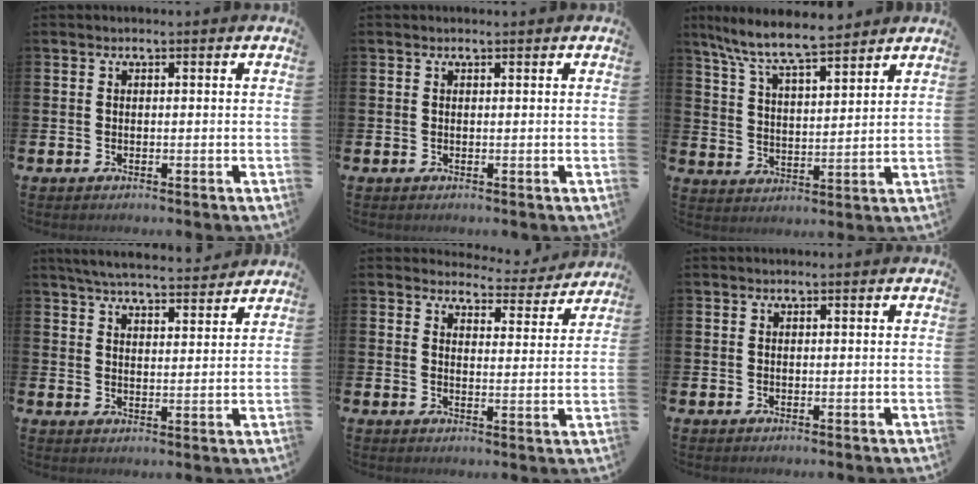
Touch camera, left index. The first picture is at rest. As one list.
[{"total": 0.0}, {"total": 8.5, "force": [7.7, 1.1, 3.2], "torque": [-0.091, -0.041, 0.138]}, {"total": 5.8, "force": [5.6, 0.4, 1.1], "torque": [-0.036, -0.031, 0.100]}, {"total": 4.0, "force": [3.8, 1.3, 0.1], "torque": [0.004, -0.039, 0.061]}, {"total": 0.0}]